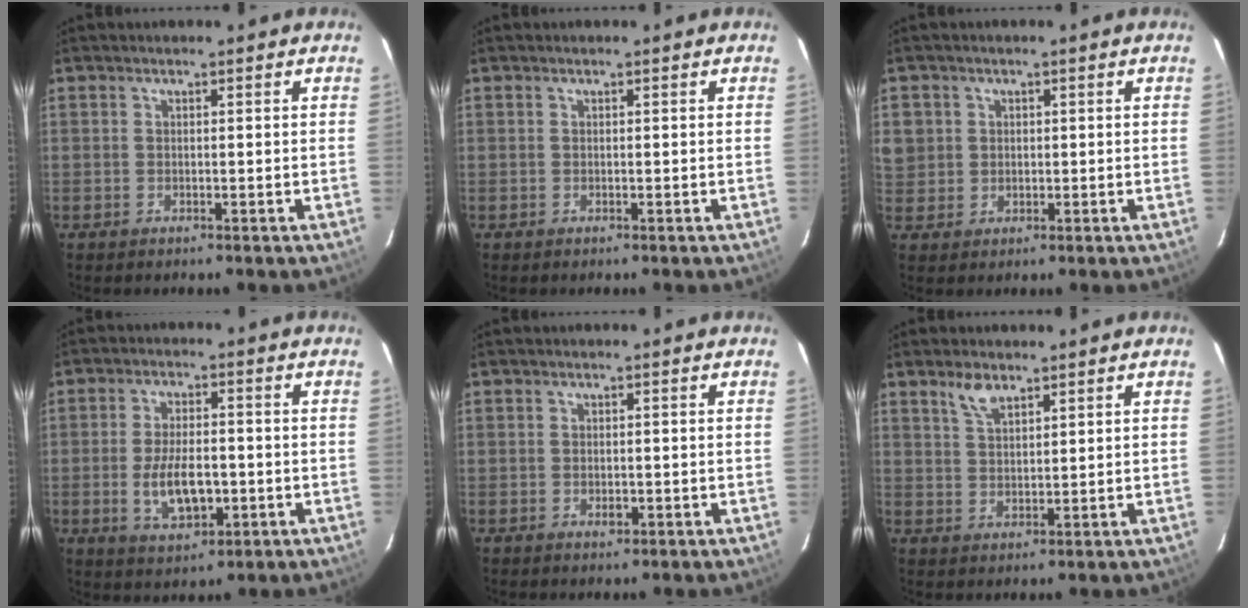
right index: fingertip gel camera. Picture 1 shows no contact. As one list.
[{"total": 0.0}, {"total": 6.1, "force": [0.9, 5.9, 1.6], "torque": [-0.039, 0.017, 0.024]}, {"total": 8.6, "force": [-1.9, 4.0, 7.4], "torque": [-0.147, -0.006, -0.026]}, {"total": 1.3, "force": [-0.3, 1.0, 0.8], "torque": [-0.012, 0.001, -0.003]}, {"total": 4.1, "force": [2.9, 1.7, 2.2], "torque": [-0.041, 0.004, 0.057]}]